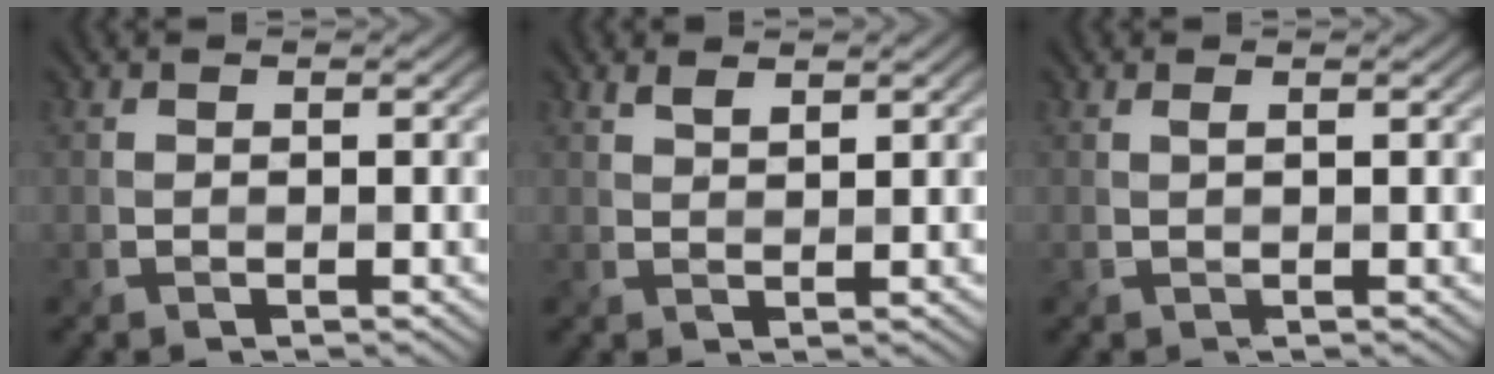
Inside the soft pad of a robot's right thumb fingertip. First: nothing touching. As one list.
[{"total": 1.4, "force": [1.1, 0.1, 0.9], "torque": [-0.021, 0.001, 0.025]}, {"total": 0.7, "force": [0.2, -0.2, 0.6], "torque": [-0.019, 0.004, 0.005]}]